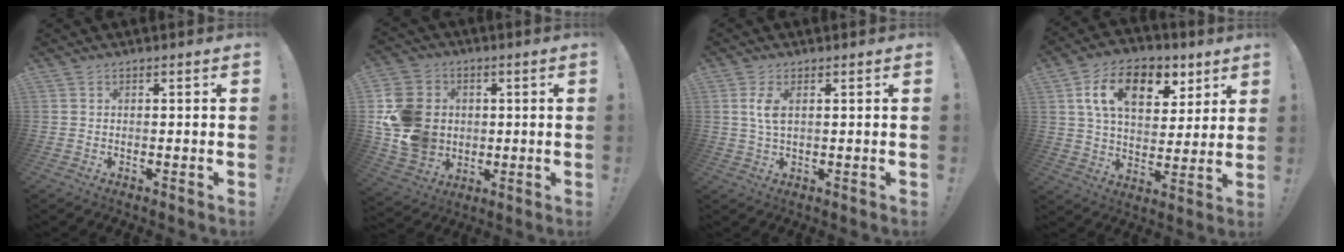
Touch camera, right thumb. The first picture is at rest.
{"total": 16.2, "force": [0.6, 14.0, 8.2], "torque": [-0.161, 0.009, 0.020]}
{"total": 4.3, "force": [1.0, 1.8, 3.8], "torque": [-0.074, -0.001, 0.014]}
{"total": 16.3, "force": [7.3, 10.2, 10.5], "torque": [-0.159, -0.023, 0.129]}